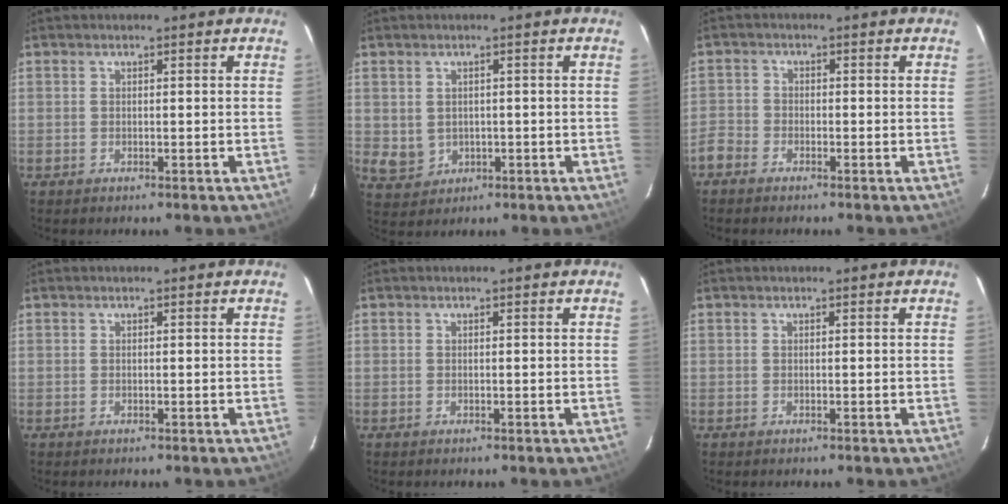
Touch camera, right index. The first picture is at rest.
{"total": 4.2, "force": [0.2, 3.8, 1.8], "torque": [-0.041, 0.002, 0.021]}
{"total": 4.0, "force": [-2.8, 2.7, 0.8], "torque": [-0.029, 0.003, -0.063]}
{"total": 0.0}
{"total": 0.0}
{"total": 0.0}